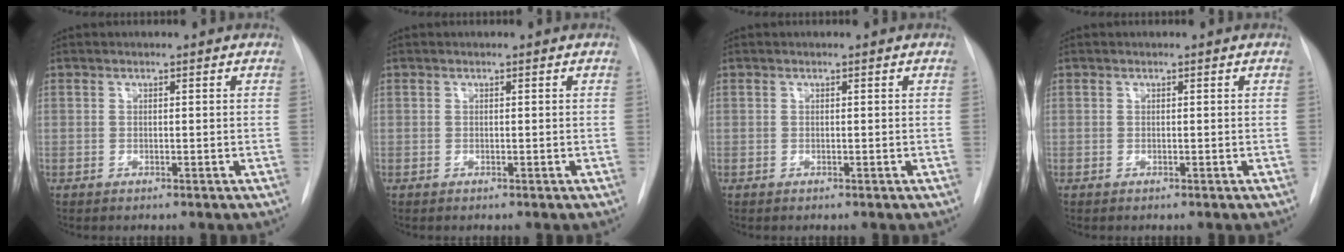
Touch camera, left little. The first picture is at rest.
{"total": 0.0}
{"total": 0.0}
{"total": 0.0}